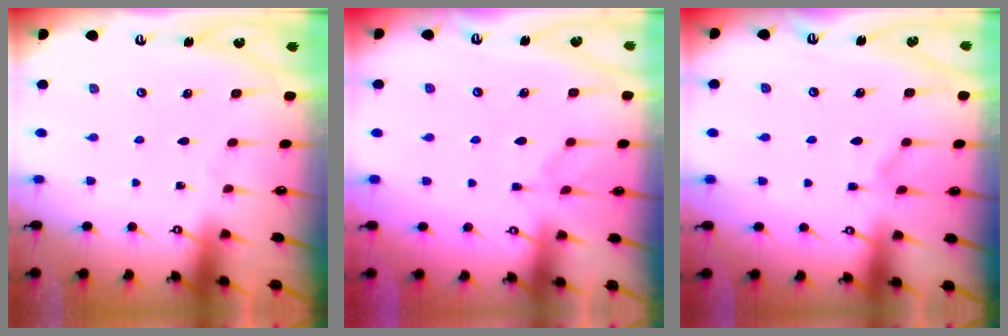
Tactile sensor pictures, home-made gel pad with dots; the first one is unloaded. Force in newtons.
{"total": 1.6, "press": 0.9, "slide": 1.3}
{"total": 3.4, "press": 3.4, "slide": 0.4}